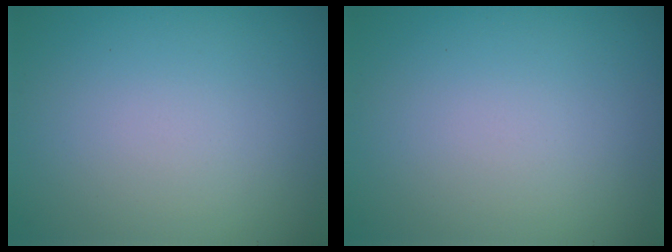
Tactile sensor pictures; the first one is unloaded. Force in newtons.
{"total": 0.0}